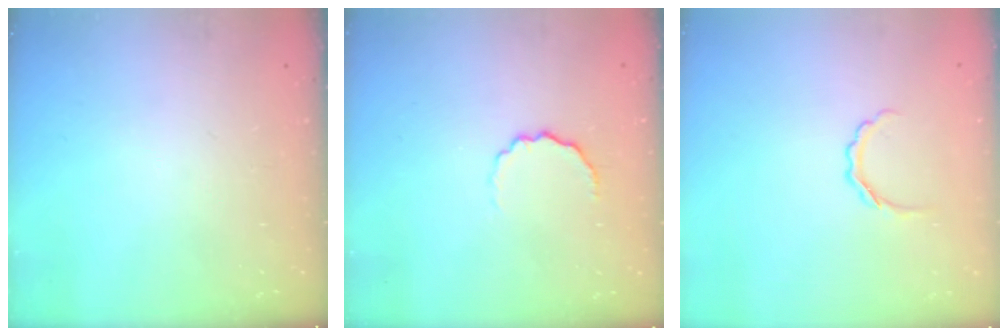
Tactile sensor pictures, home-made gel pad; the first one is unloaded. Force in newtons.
{"total": 4.9, "press": 4.8, "slide": 1.0}
{"total": 3.7, "press": 3.7, "slide": 0.7}